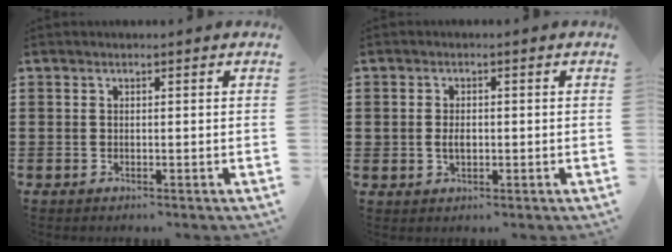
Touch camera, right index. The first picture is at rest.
{"total": 1.9, "force": [0.0, 1.2, 1.4], "torque": [-0.027, 0.006, -0.001]}